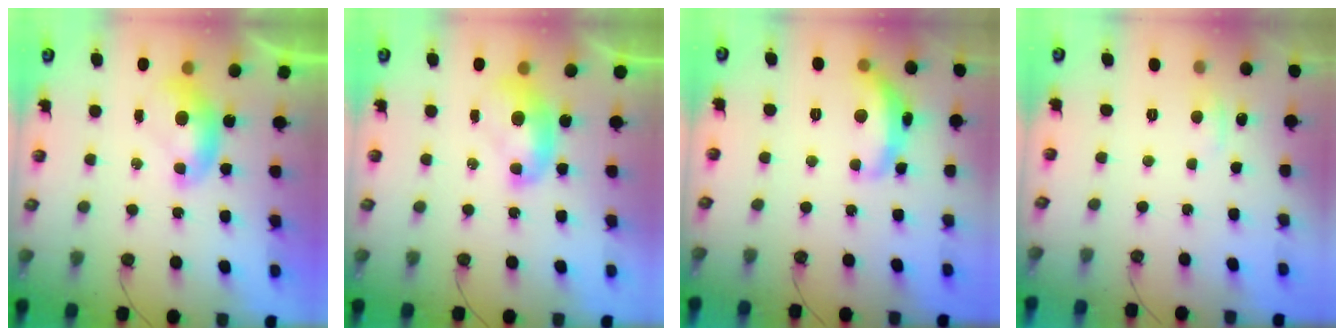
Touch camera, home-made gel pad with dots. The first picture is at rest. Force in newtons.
{"total": 1.7, "press": 1.7, "slide": 0.2}
{"total": 8.4, "press": 8.3, "slide": 0.8}
{"total": 1.1, "press": 0.5, "slide": 0.9}